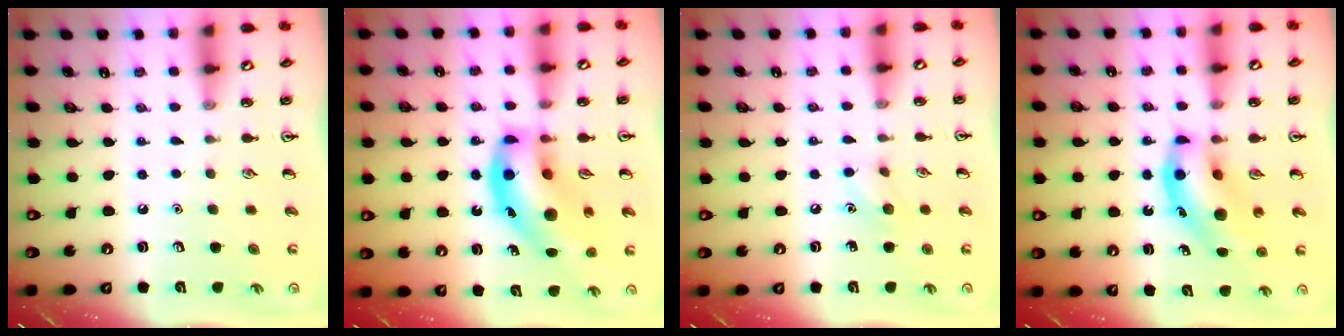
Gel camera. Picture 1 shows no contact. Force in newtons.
{"total": 17.6, "press": 17.2, "slide": 3.8}
{"total": 6.6, "press": 6.3, "slide": 1.8}
{"total": 11.0, "press": 10.6, "slide": 2.9}